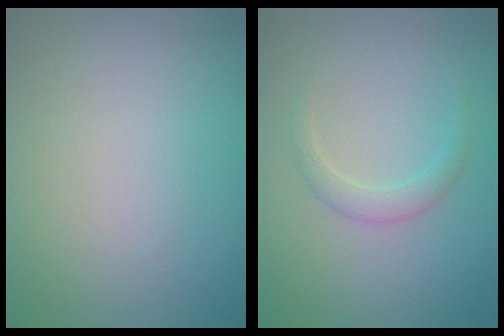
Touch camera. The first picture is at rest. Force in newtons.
{"total": 1.5, "press": 1.5, "slide": 0.1}